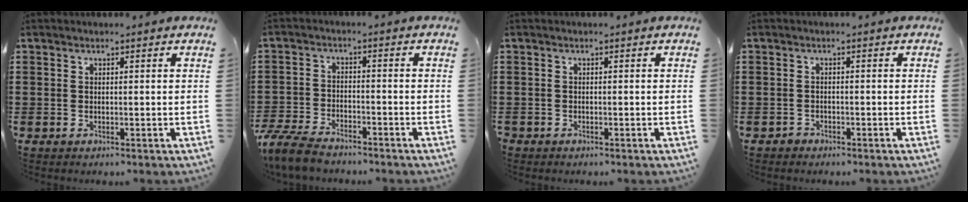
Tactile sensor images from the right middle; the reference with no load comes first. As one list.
[{"total": 5.6, "force": [-5.1, 1.3, 2.0], "torque": [-0.066, -0.005, -0.107]}, {"total": 0.6, "force": [-0.5, 0.3, 0.0], "torque": [0.000, 0.003, -0.012]}, {"total": 0.9, "force": [-0.8, 0.4, 0.1], "torque": [-0.004, 0.000, -0.018]}]